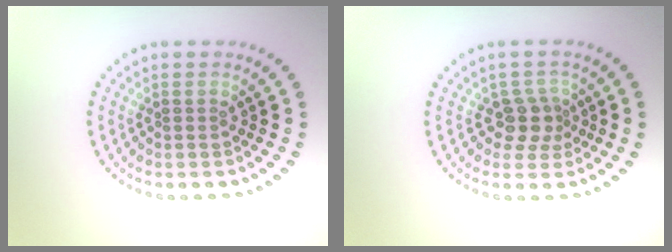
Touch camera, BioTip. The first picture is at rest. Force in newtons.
{"total": 2.5, "press": 2.0, "slide": 1.5}